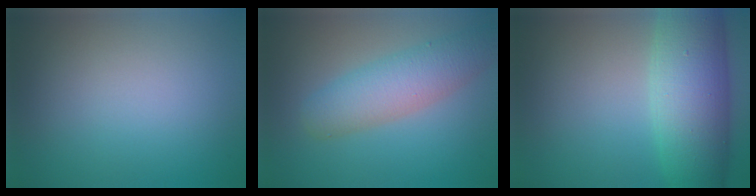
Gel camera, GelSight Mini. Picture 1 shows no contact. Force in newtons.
{"total": 4.8, "press": 4.8, "slide": 0.2}
{"total": 8.8, "press": 8.8, "slide": 0.3}